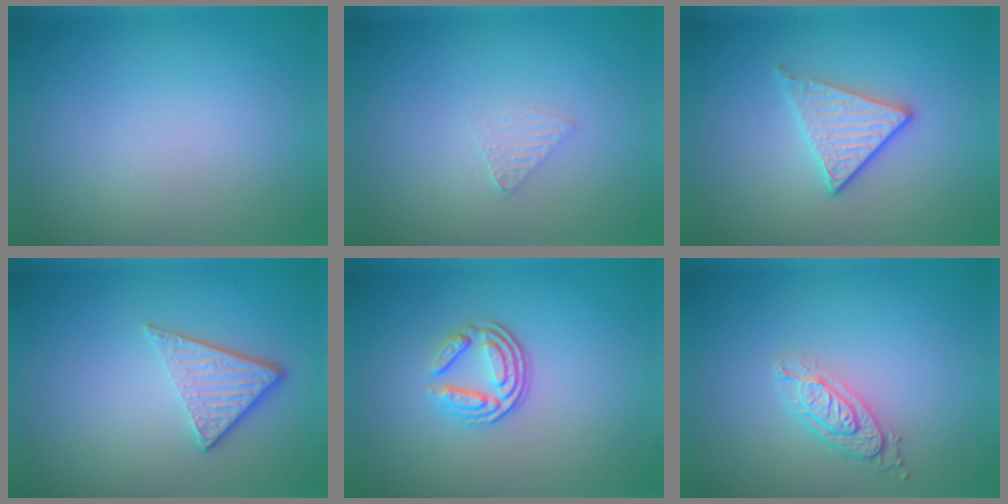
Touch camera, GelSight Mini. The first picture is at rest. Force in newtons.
{"total": 1.0, "press": 1.0, "slide": 0.1}
{"total": 3.0, "press": 2.7, "slide": 1.2}
{"total": 3.7, "press": 2.6, "slide": 2.7}
{"total": 3.7, "press": 2.6, "slide": 2.7}
{"total": 3.0, "press": 2.2, "slide": 2.1}